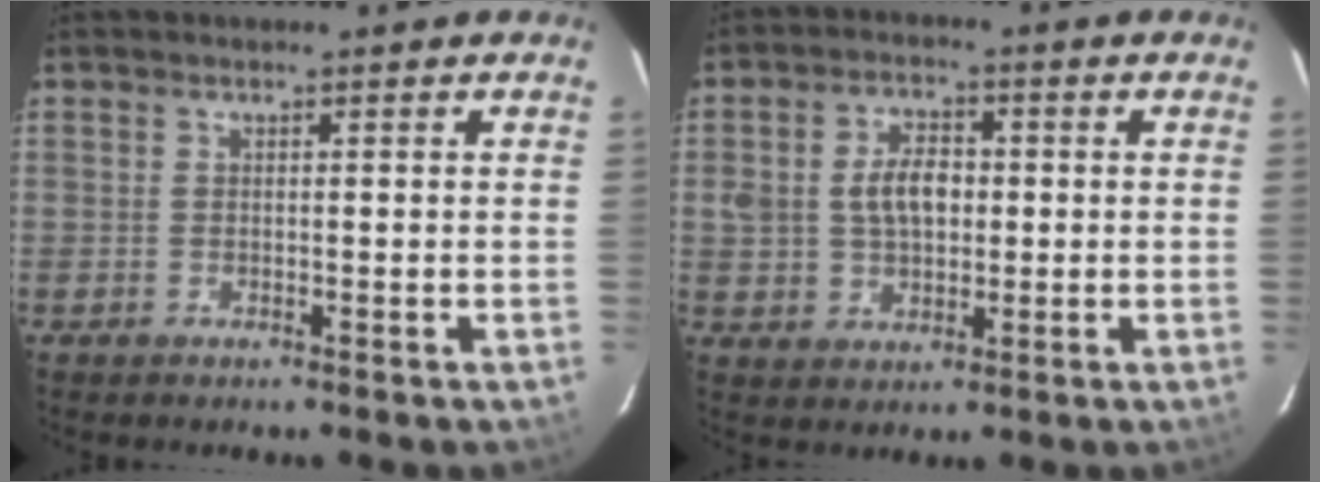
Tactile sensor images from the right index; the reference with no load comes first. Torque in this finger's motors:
{"motor_torque": [0.23, 0.03, 0.19, 0.09]}